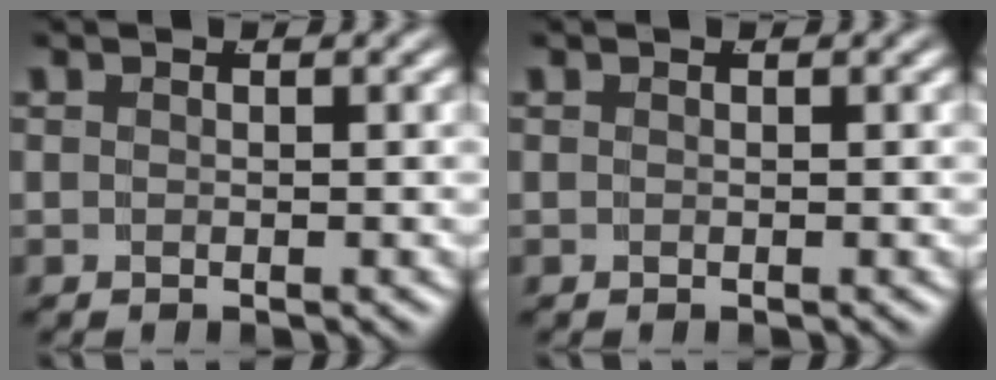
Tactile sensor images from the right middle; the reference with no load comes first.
{"total": 0.0}